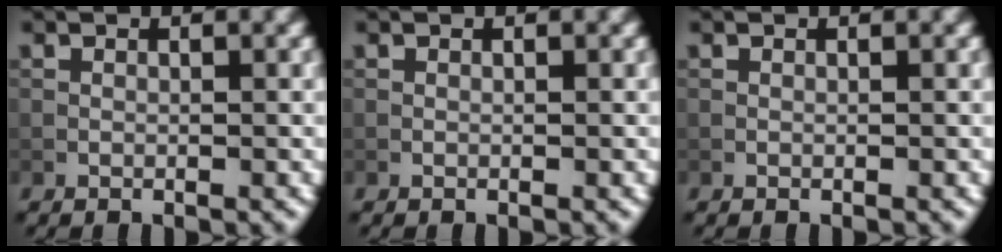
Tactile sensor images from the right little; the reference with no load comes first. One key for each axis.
{"total": 0.0}
{"total": 0.0}